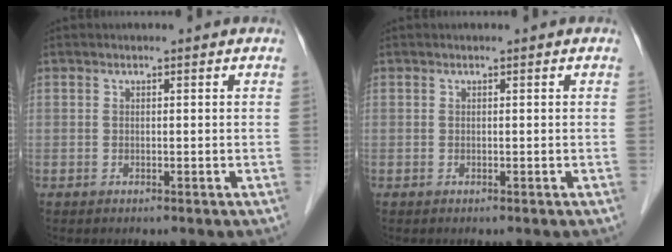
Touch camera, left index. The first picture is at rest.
{"total": 0.0}